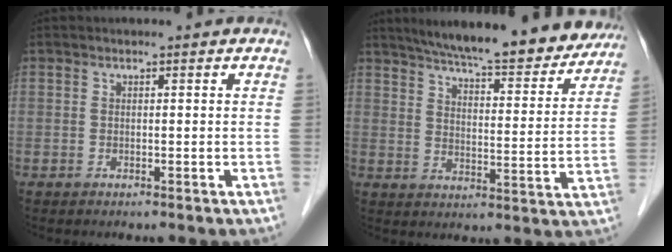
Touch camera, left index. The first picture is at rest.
{"total": 22.4, "force": [19.6, 3.8, 10.0], "torque": [-0.144, -0.018, 0.253]}